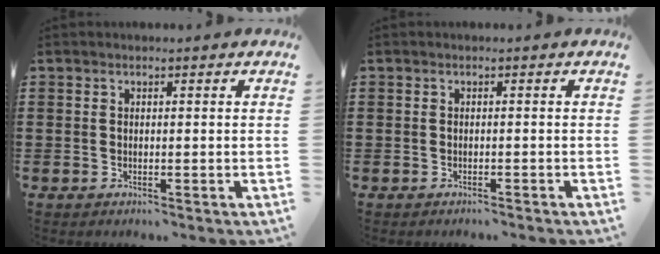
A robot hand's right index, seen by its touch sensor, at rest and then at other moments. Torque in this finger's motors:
{"motor_torque": [-0.36, 0.04, 0.02, 0.00]}